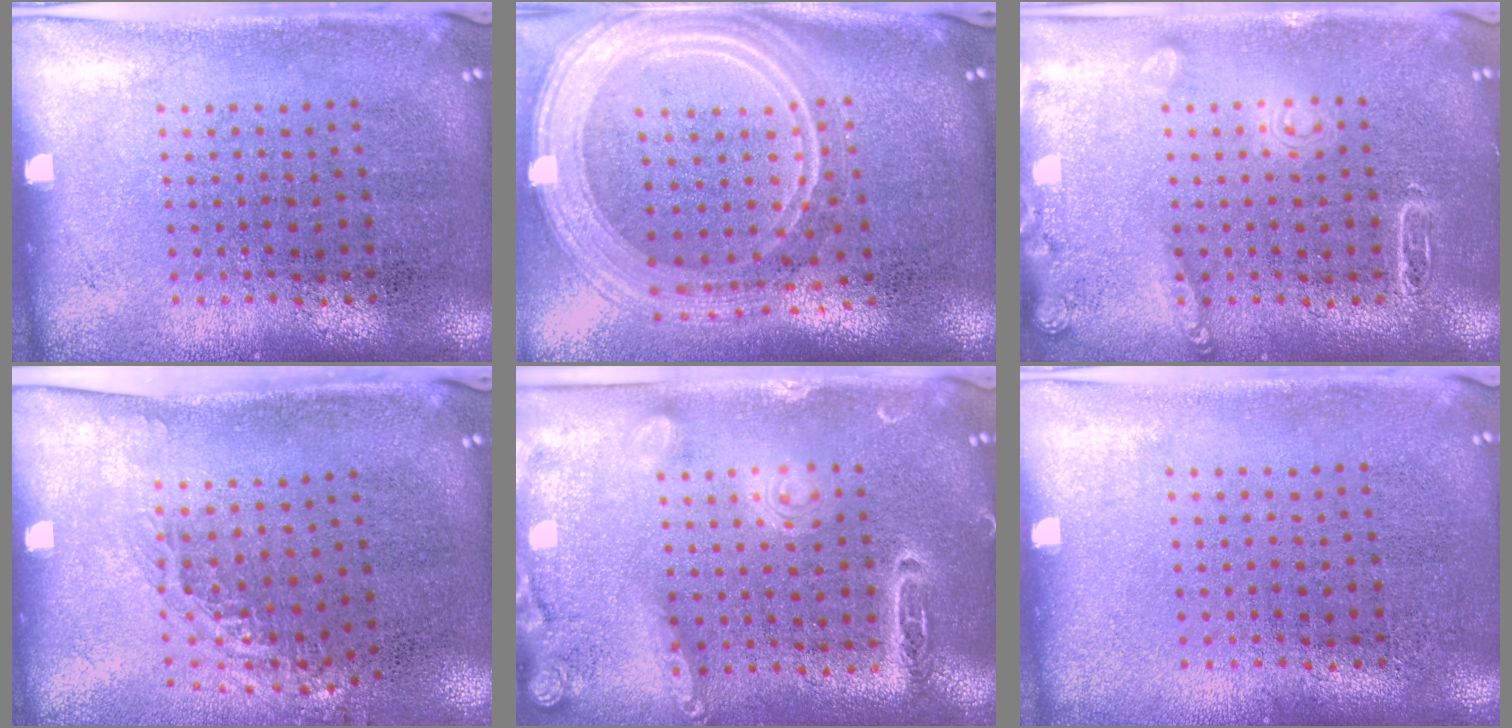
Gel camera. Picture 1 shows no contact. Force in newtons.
{"total": 3.0, "press": 2.4, "slide": 1.7}
{"total": 2.3, "press": 2.2, "slide": 0.3}
{"total": 1.2, "press": 1.0, "slide": 0.8}
{"total": 2.0, "press": 1.9, "slide": 0.6}
{"total": 0.0}